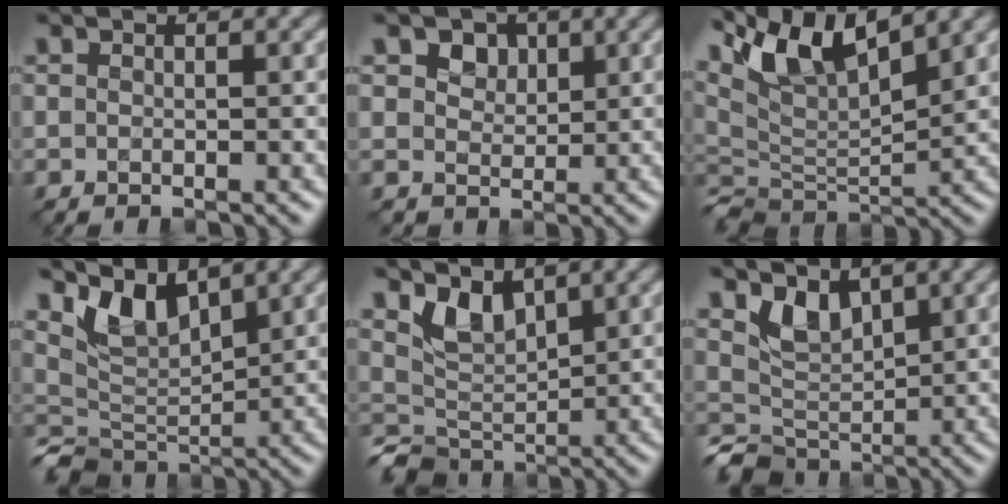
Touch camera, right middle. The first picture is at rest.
{"total": 2.8, "force": [1.3, 2.2, 1.0], "torque": [-0.024, -0.010, 0.028]}
{"total": 8.0, "force": [5.5, 2.4, 5.2], "torque": [-0.105, 0.005, 0.104]}
{"total": 3.9, "force": [2.2, 2.4, 2.2], "torque": [-0.047, -0.010, 0.042]}
{"total": 2.9, "force": [1.1, 2.2, 1.5], "torque": [-0.032, -0.009, 0.027]}
{"total": 2.8, "force": [0.8, 2.3, 1.5], "torque": [-0.027, -0.009, 0.021]}